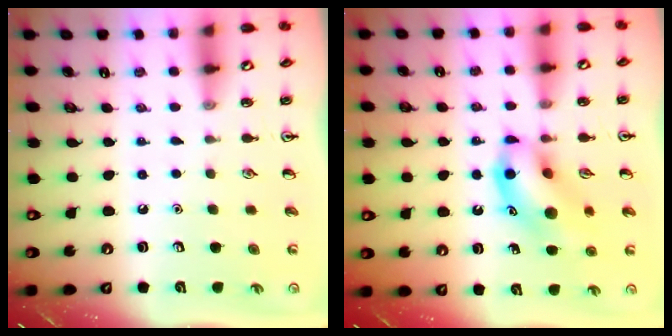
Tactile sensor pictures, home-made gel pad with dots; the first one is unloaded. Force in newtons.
{"total": 13.0, "press": 12.7, "slide": 2.4}